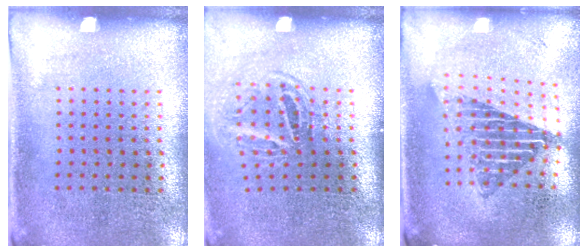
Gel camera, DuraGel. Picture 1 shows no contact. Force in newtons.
{"total": 1.6, "press": 1.1, "slide": 1.2}
{"total": 1.7, "press": 1.4, "slide": 1.0}